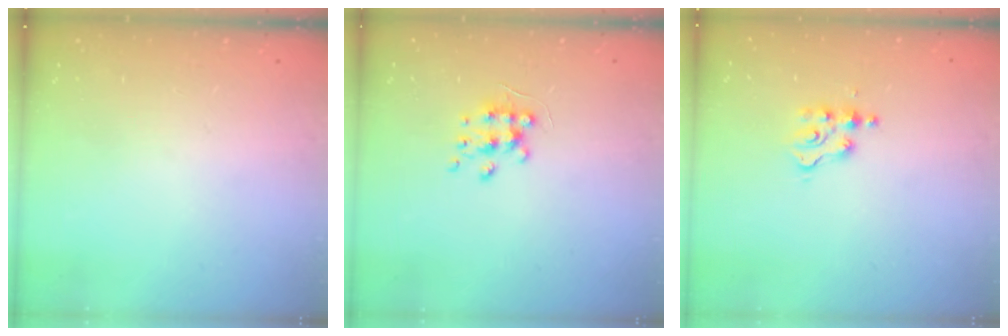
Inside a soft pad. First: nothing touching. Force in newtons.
{"total": 7.2, "press": 7.2, "slide": 0.6}
{"total": 3.9, "press": 3.9, "slide": 0.5}